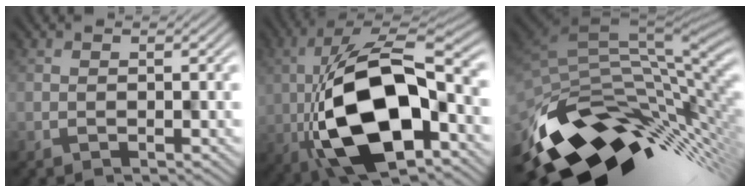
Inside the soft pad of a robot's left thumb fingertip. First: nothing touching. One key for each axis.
{"total": 17.2, "fx": -2.6, "fy": 8.9, "fz": 14.4, "tx": -0.282, "ty": -0.004, "tz": -0.054}
{"total": 15.0, "fx": -6.0, "fy": 8.1, "fz": 11.1, "tx": -0.224, "ty": -0.040, "tz": -0.091}